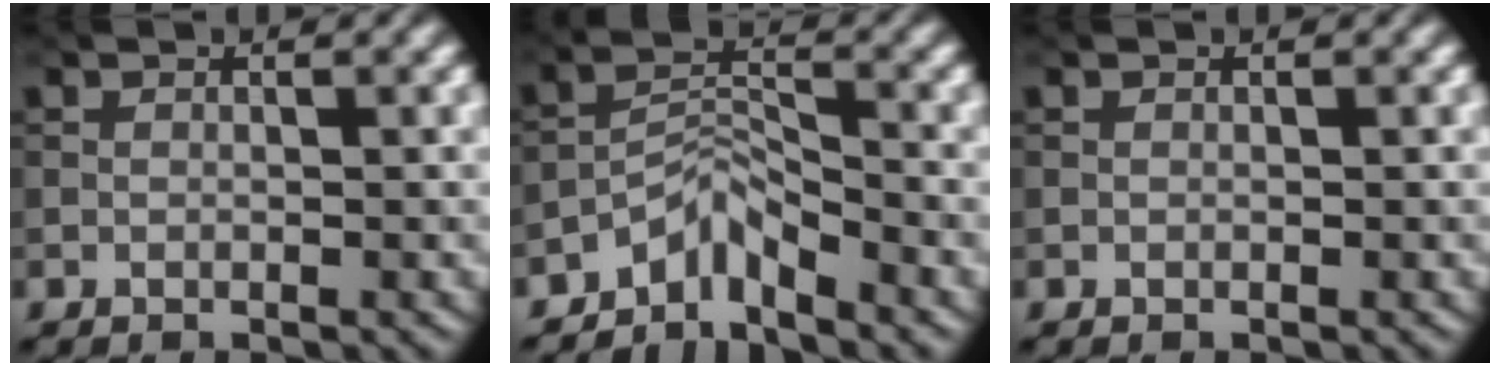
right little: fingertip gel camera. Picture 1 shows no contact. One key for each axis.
{"total": 2.3, "fx": -2.0, "fy": 0.4, "fz": 1.1, "tx": -0.016, "ty": 0.014, "tz": -0.042}
{"total": 0.0}